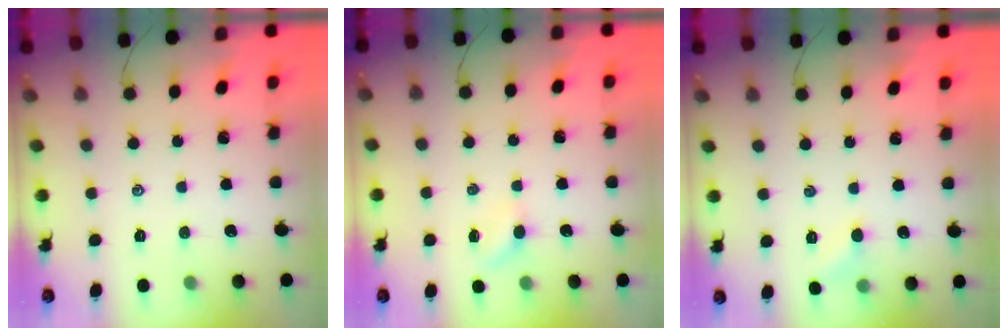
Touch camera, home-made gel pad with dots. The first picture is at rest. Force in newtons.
{"total": 2.1, "press": 2.0, "slide": 0.7}
{"total": 4.5, "press": 4.2, "slide": 1.4}